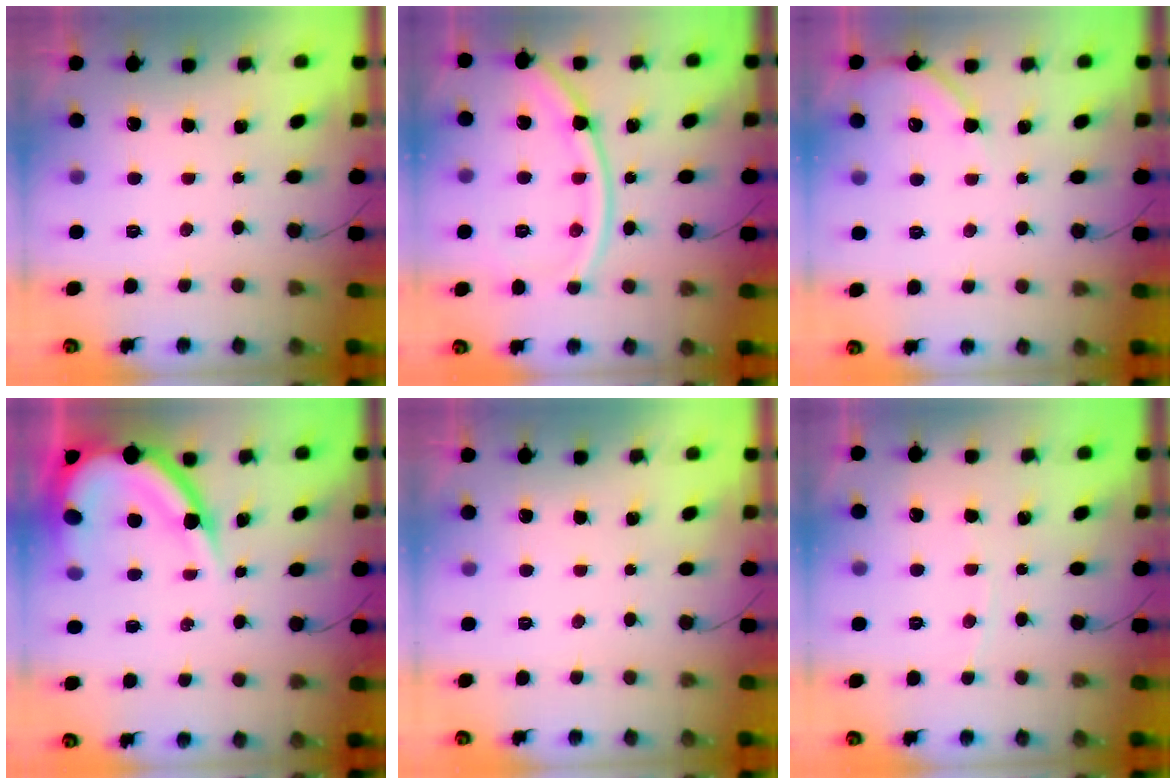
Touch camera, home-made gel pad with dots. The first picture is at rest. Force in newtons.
{"total": 14.0, "press": 13.9, "slide": 1.1}
{"total": 6.7, "press": 6.6, "slide": 0.9}
{"total": 15.3, "press": 15.2, "slide": 1.3}
{"total": 0.0}
{"total": 4.3, "press": 4.3, "slide": 0.7}